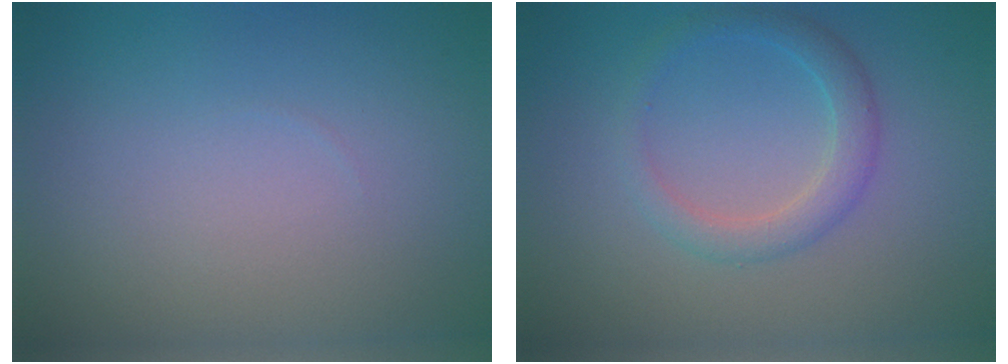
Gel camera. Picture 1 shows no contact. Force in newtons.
{"total": 2.5, "press": 2.5, "slide": 0.2}